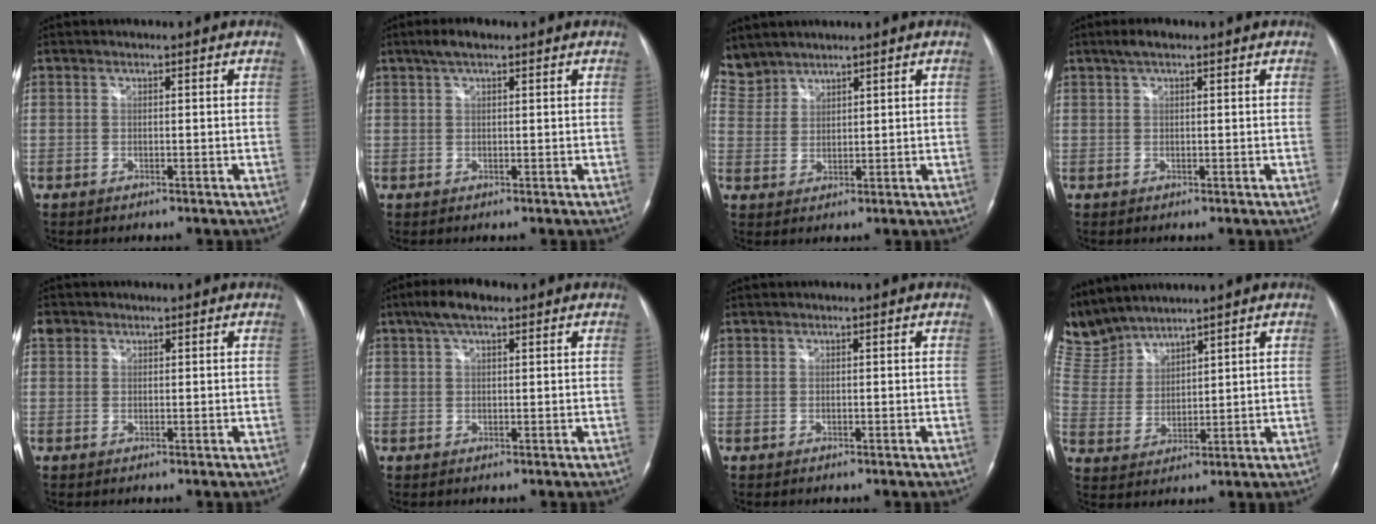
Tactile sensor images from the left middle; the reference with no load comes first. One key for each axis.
{"total": 3.1, "fx": 2.1, "fy": 0.8, "fz": 2.1, "tx": -0.047, "ty": 0.014, "tz": 0.038}
{"total": 5.1, "fx": 4.8, "fy": 1.7, "fz": -0.3, "tx": 0.001, "ty": 0.012, "tz": 0.108}
{"total": 2.4, "fx": 1.6, "fy": 0.6, "fz": 1.7, "tx": -0.036, "ty": 0.014, "tz": 0.028}
{"total": 1.8, "fx": 1.0, "fy": 1.5, "fz": 0.3, "tx": -0.003, "ty": 0.012, "tz": 0.016}
{"total": 5.1, "fx": 3.3, "fy": 1.4, "fz": 3.6, "tx": -0.076, "ty": 0.020, "tz": 0.057}
{"total": 0.0}
{"total": 8.6, "fx": 8.5, "fy": 1.0, "fz": 0.7, "tx": -0.044, "ty": 0.016, "tz": 0.192}